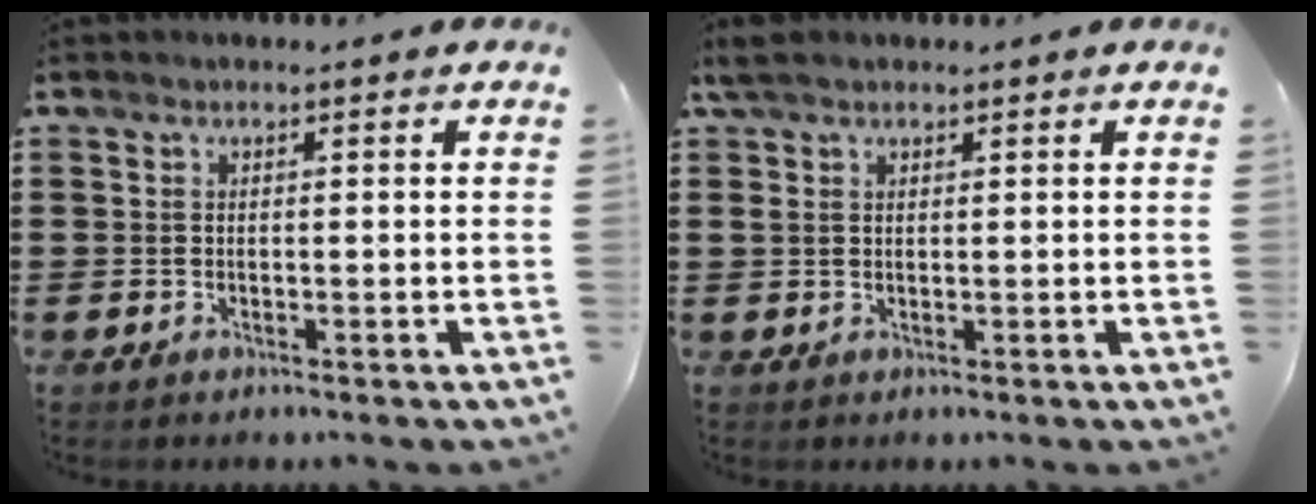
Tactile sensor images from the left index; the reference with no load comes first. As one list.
[{"total": 2.4, "force": [1.6, 1.3, 1.3], "torque": [-0.032, 0.009, 0.029]}]